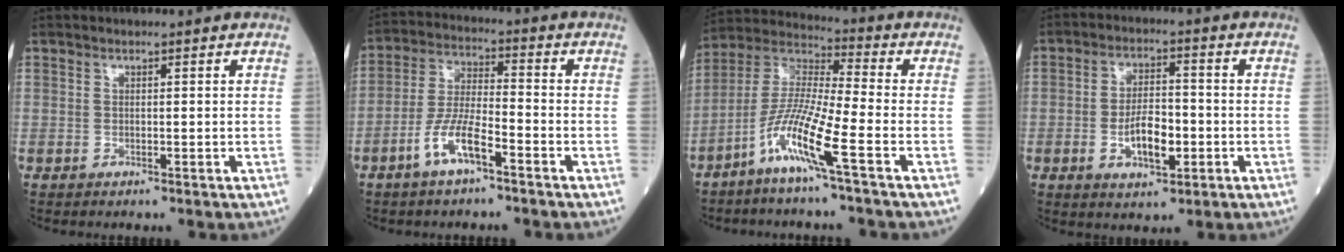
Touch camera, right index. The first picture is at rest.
{"total": 7.8, "force": [-4.3, 1.7, 6.3], "torque": [-0.131, 0.003, -0.085]}
{"total": 11.0, "force": [-5.5, -0.5, 9.5], "torque": [-0.195, -0.008, -0.120]}
{"total": 7.4, "force": [-1.9, 3.1, 6.4], "torque": [-0.119, 0.005, -0.030]}